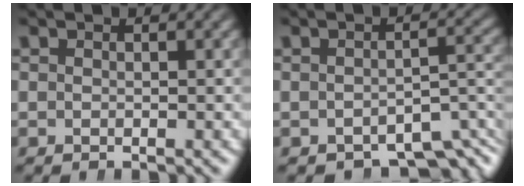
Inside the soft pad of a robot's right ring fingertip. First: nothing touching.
{"total": 6.8, "force": [-5.2, 2.5, 3.5], "torque": [-0.012, -0.010, -0.073]}